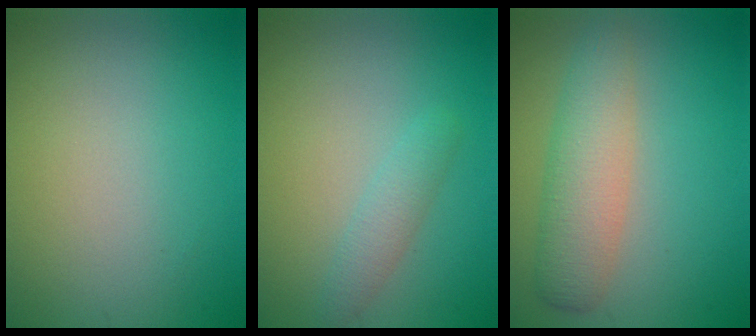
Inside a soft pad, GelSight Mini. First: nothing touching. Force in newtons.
{"total": 1.8, "press": 1.8, "slide": 0.1}
{"total": 4.4, "press": 4.4, "slide": 0.1}